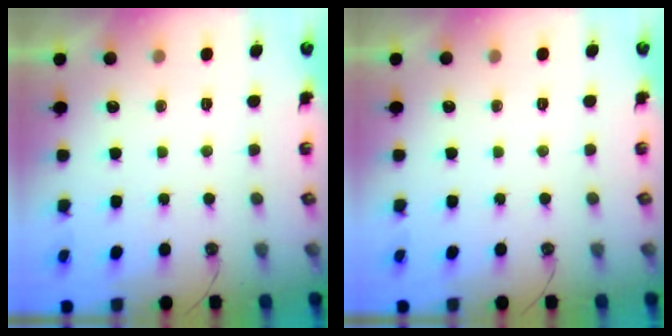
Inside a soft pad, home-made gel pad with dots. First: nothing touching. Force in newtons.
{"total": 0.0}